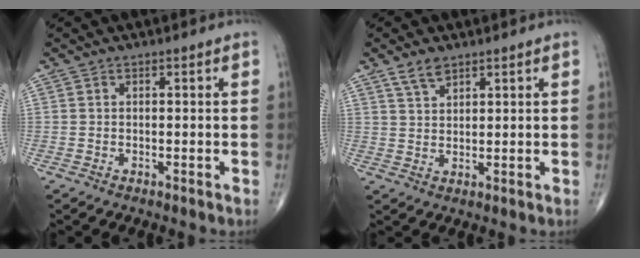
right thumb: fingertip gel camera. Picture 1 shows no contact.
{"total": 3.7, "force": [2.7, 1.7, 1.9], "torque": [-0.031, -0.011, 0.055]}